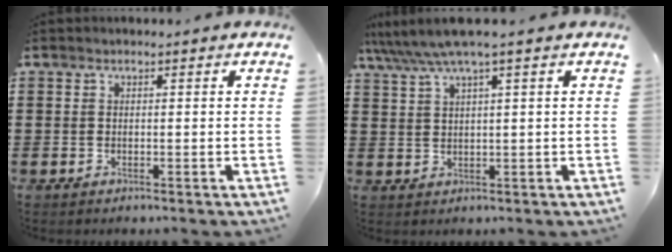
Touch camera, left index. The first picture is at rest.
{"total": 4.1, "force": [2.6, -0.2, 3.2], "torque": [-0.068, -0.003, 0.044]}